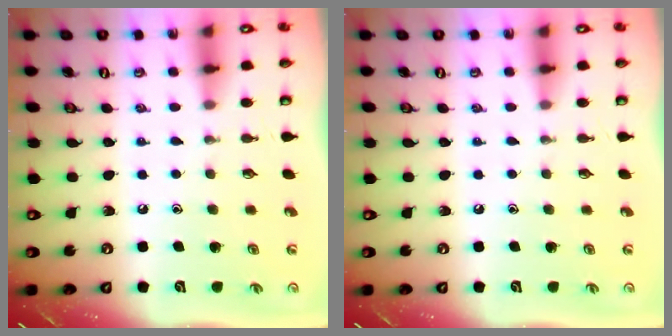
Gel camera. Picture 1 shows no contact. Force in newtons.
{"total": 0.0}